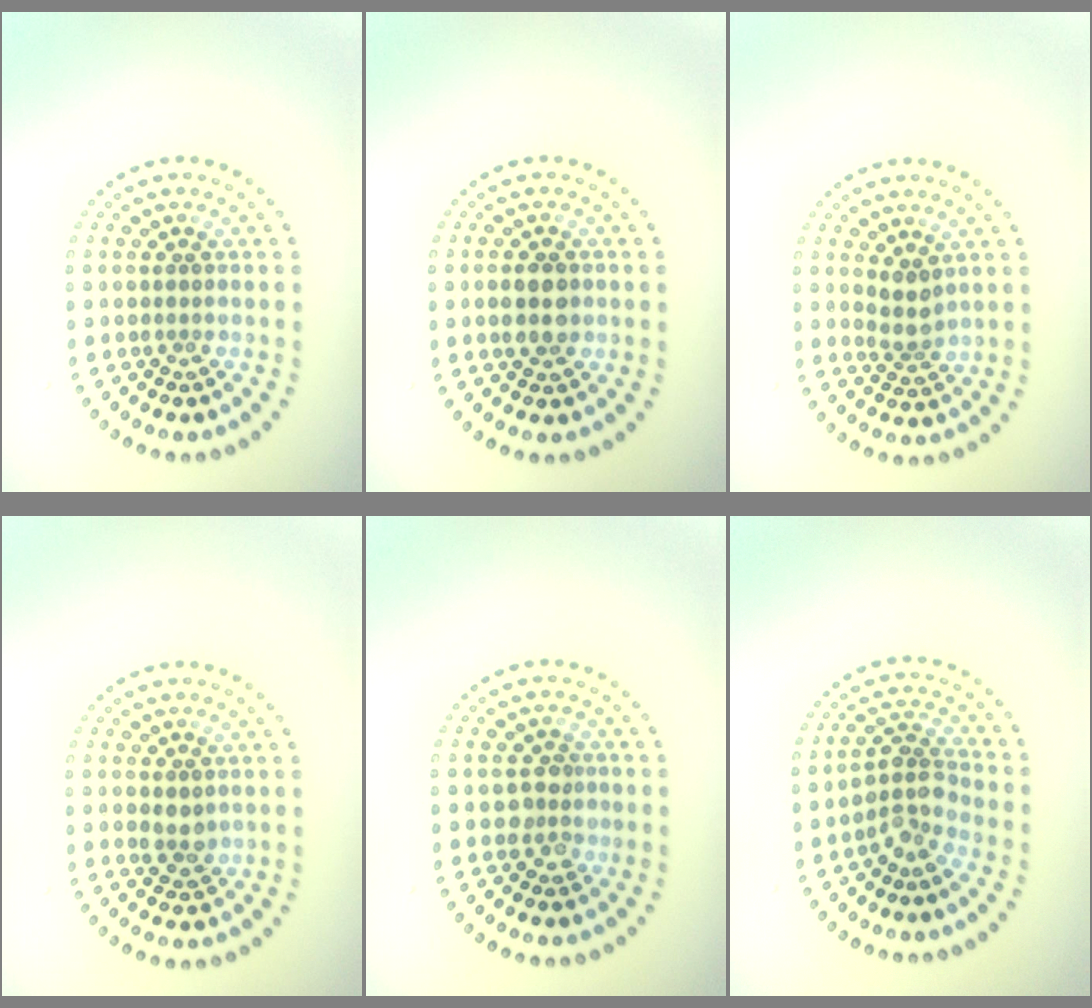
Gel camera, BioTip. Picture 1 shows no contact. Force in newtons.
{"total": 2.9, "press": 2.9, "slide": 0.1}
{"total": 1.8, "press": 1.5, "slide": 1.0}
{"total": 1.6, "press": 1.5, "slide": 0.5}
{"total": 1.8, "press": 1.6, "slide": 0.7}
{"total": 3.0, "press": 2.2, "slide": 1.9}